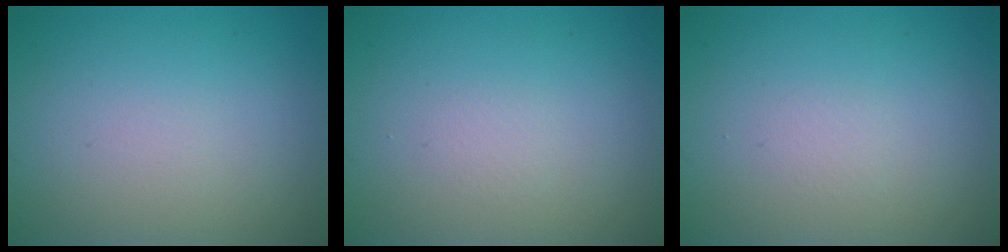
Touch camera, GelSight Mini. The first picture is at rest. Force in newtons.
{"total": 0.5, "press": 0.5, "slide": 0.1}
{"total": 0.5, "press": 0.5, "slide": 0.1}